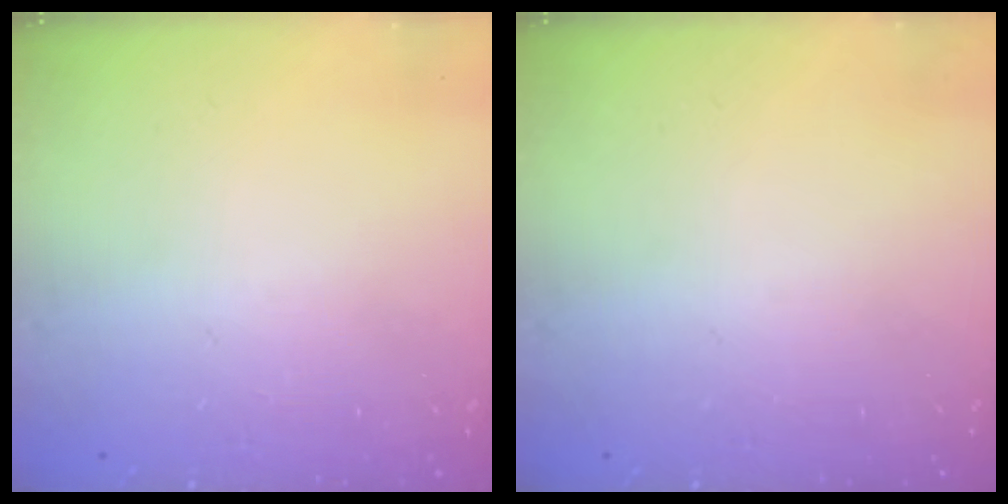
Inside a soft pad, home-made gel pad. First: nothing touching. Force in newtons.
{"total": 0.0}